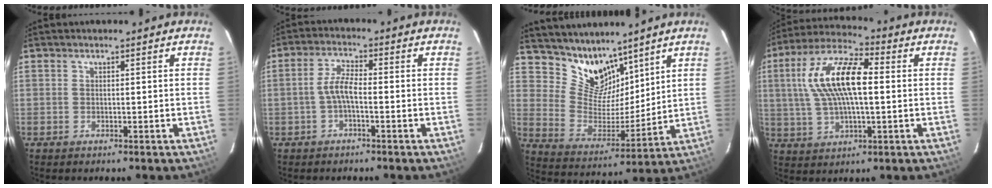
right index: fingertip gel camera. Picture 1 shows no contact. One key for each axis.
{"total": 3.9, "fx": -1.3, "fy": 1.0, "fz": 3.5, "tx": -0.078, "ty": 0.012, "tz": -0.029}
{"total": 11.5, "fx": 9.3, "fy": 6.0, "fz": 3.1, "tx": -0.060, "ty": -0.004, "tz": 0.185}
{"total": 15.3, "fx": 2.0, "fy": 5.9, "fz": 14.0, "tx": -0.277, "ty": 0.023, "tz": 0.033}